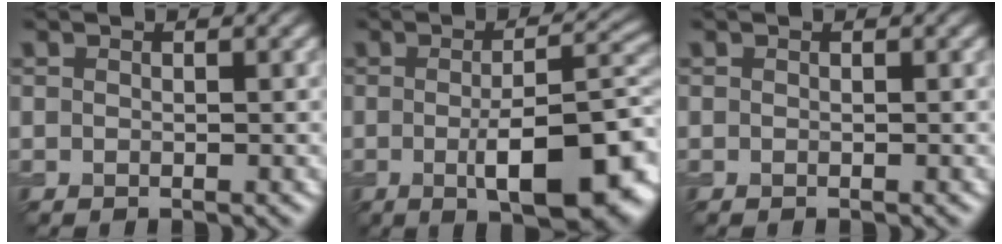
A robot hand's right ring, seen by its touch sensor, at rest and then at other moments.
{"total": 10.4, "force": [-2.3, 3.1, 9.6], "torque": [-0.139, -0.013, -0.035]}
{"total": 0.0}